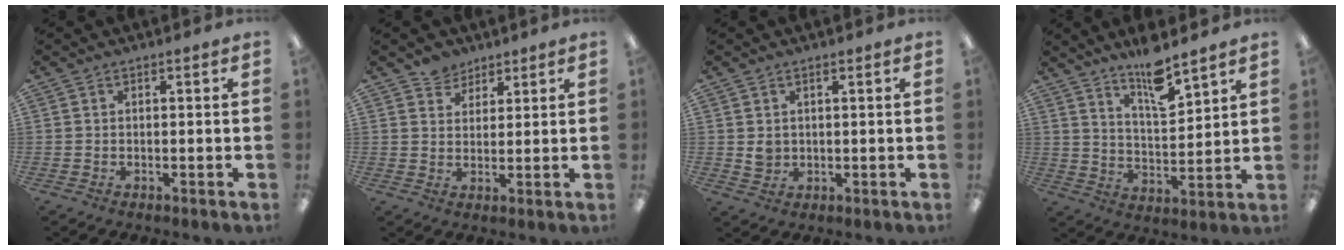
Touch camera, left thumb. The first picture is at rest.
{"total": 4.9, "force": [4.0, 2.8, 0.2], "torque": [-0.002, -0.018, 0.074]}
{"total": 2.6, "force": [1.0, 2.2, 0.9], "torque": [-0.013, -0.001, 0.017]}
{"total": 10.0, "force": [8.1, 2.7, 5.3], "torque": [-0.078, -0.057, 0.138]}